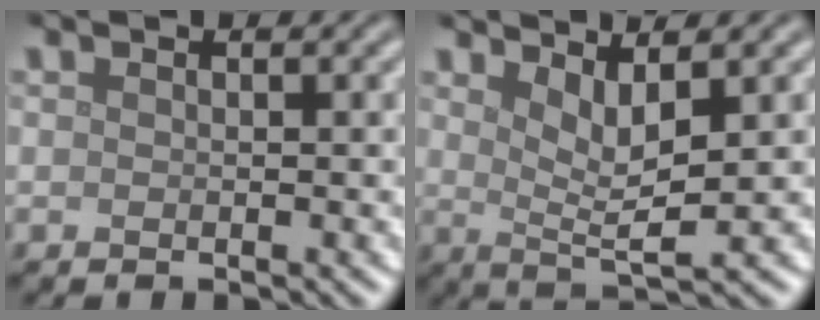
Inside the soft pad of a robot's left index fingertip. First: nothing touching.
{"total": 3.6, "force": [1.4, 0.8, 3.2], "torque": [-0.062, -0.010, 0.028]}